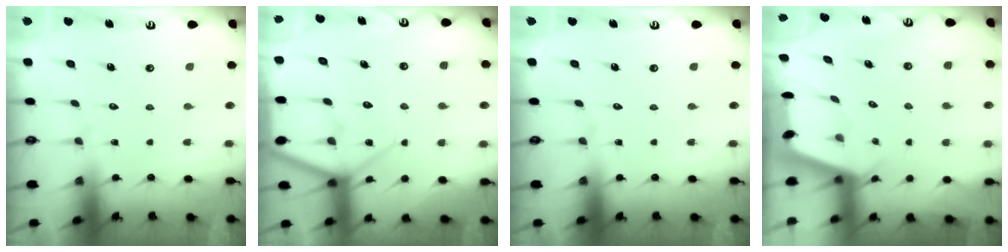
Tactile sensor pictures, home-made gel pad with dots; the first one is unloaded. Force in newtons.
{"total": 12.5, "press": 12.4, "slide": 1.1}
{"total": 0.0}
{"total": 2.4, "press": 2.4, "slide": 0.2}